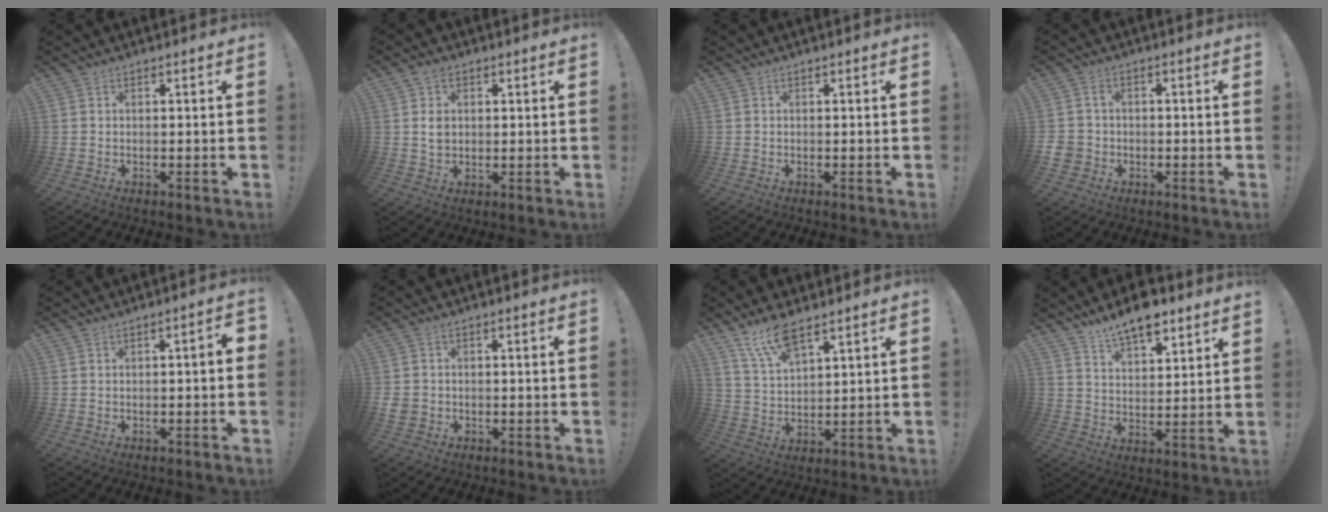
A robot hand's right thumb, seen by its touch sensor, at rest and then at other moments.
{"total": 4.8, "force": [1.2, 3.8, 2.8], "torque": [-0.041, 0.005, 0.023]}
{"total": 0.0}
{"total": 4.4, "force": [-0.8, 4.0, 1.8], "torque": [-0.045, 0.008, -0.013]}
{"total": 1.9, "force": [-0.5, 0.4, 1.8], "torque": [-0.030, 0.007, -0.009]}
{"total": 2.8, "force": [0.0, 2.5, 1.2], "torque": [-0.028, -0.002, 0.001]}
{"total": 9.9, "force": [7.6, 3.4, 5.4], "torque": [-0.108, -0.030, 0.143]}
{"total": 9.2, "force": [7.5, 3.0, 4.3], "torque": [-0.070, -0.051, 0.137]}